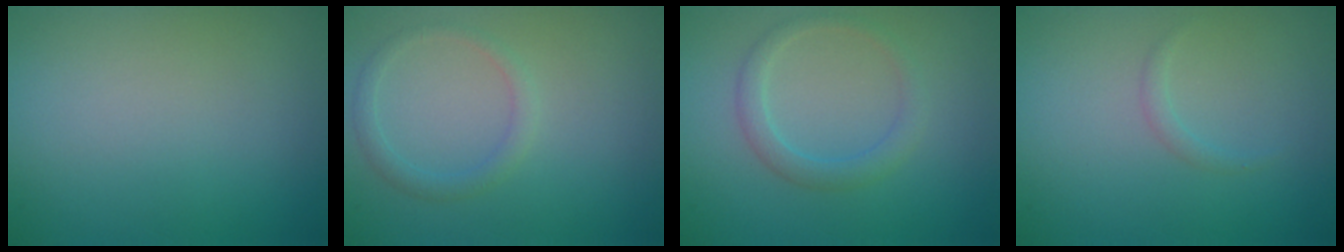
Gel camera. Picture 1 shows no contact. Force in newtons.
{"total": 1.5, "press": 1.5, "slide": 0.1}
{"total": 1.9, "press": 1.9, "slide": 0.1}
{"total": 0.7, "press": 0.7, "slide": 0.0}